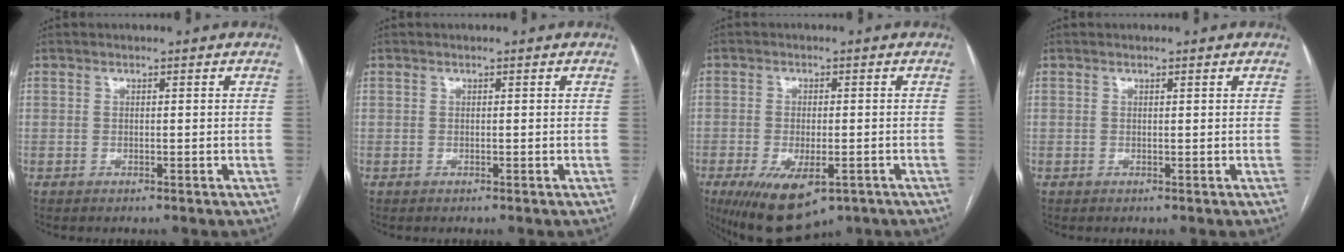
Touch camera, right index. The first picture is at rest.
{"total": 0.0}
{"total": 10.7, "force": [-5.8, 4.4, 7.9], "torque": [-0.141, -0.020, -0.083]}
{"total": 0.0}